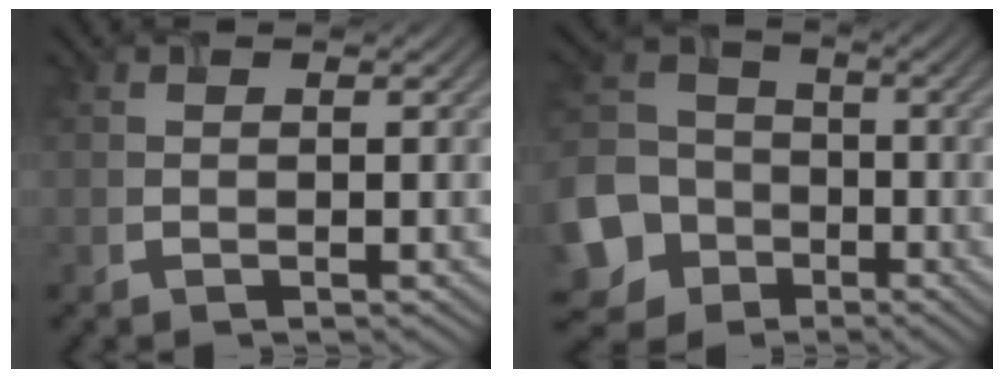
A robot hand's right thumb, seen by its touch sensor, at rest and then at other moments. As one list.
[{"total": 13.7, "force": [-5.4, 11.7, 4.6], "torque": [-0.151, -0.045, -0.126]}]